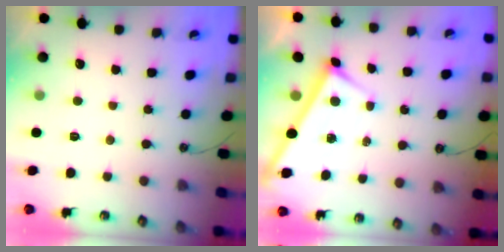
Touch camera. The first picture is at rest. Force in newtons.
{"total": 3.1, "press": 3.1, "slide": 0.2}